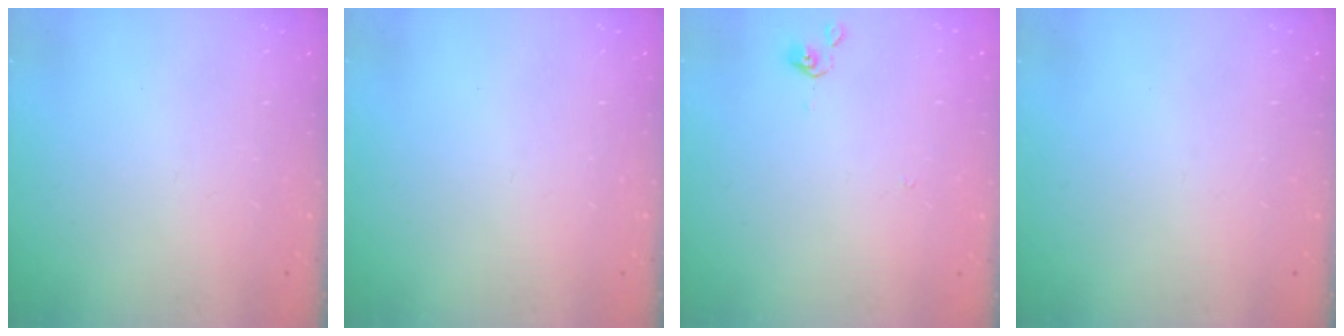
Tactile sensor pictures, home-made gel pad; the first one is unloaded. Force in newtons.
{"total": 0.0}
{"total": 0.0}
{"total": 0.0}